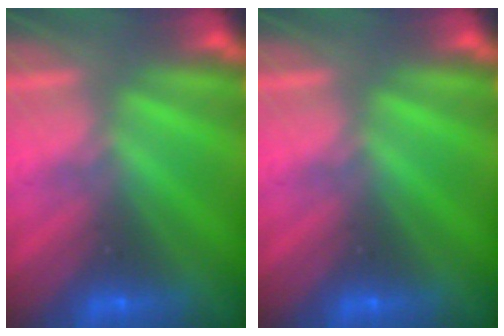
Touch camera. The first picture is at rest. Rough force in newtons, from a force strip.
{"total": 0.0}